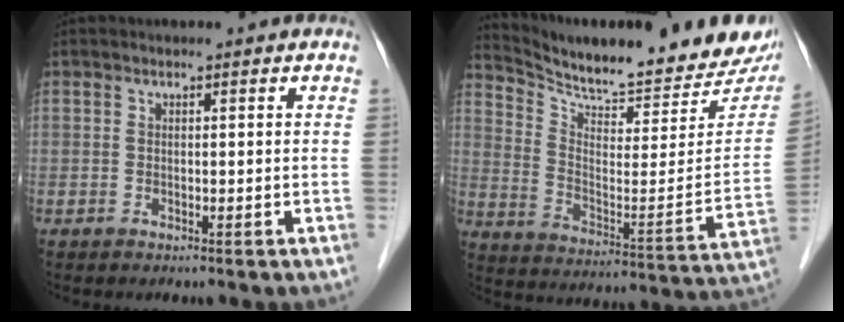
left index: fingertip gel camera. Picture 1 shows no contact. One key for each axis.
{"total": 22.8, "fx": 21.0, "fy": 3.0, "fz": 8.3, "tx": -0.139, "ty": -0.075, "tz": 0.292}